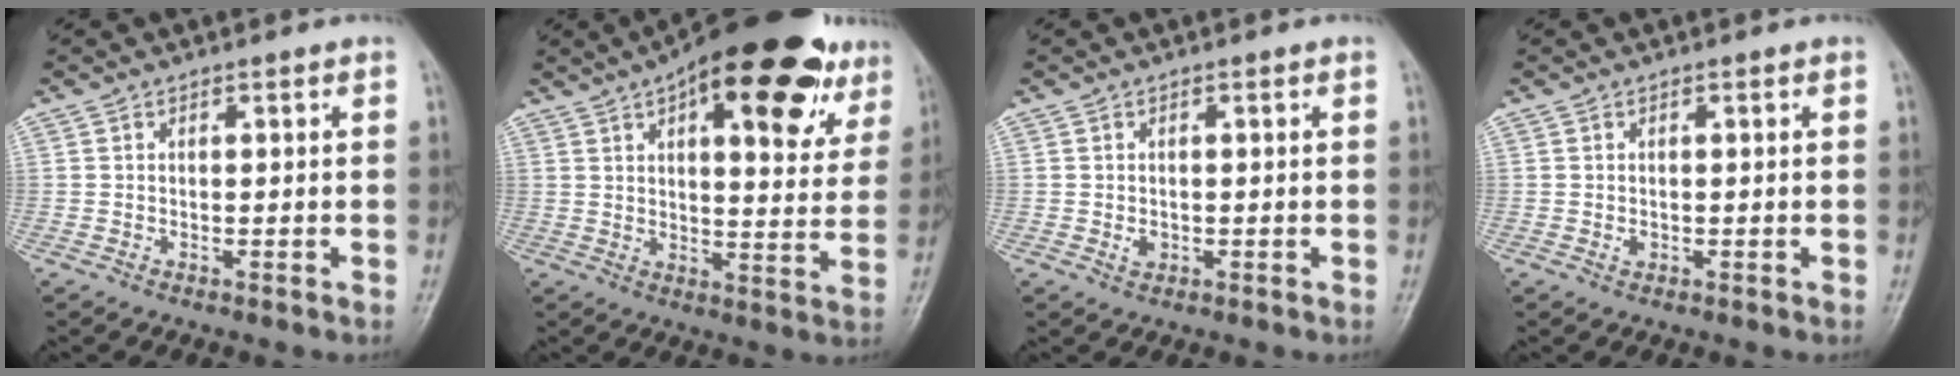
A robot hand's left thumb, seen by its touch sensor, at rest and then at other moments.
{"total": 24.5, "force": [13.1, 9.7, 18.3], "torque": [-0.221, -0.011, 0.180]}
{"total": 1.5, "force": [-0.2, 1.2, 0.9], "torque": [-0.010, 0.000, 0.000]}
{"total": 0.8, "force": [-0.1, 0.7, 0.5], "torque": [-0.005, 0.000, 0.000]}